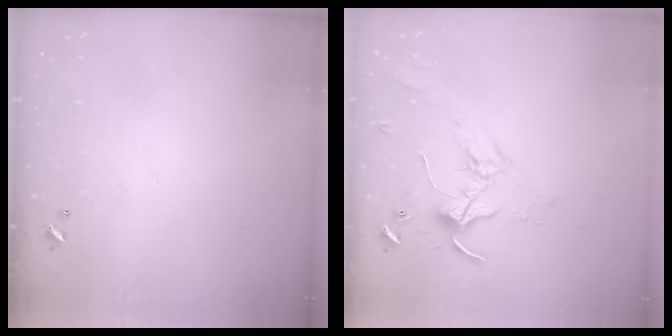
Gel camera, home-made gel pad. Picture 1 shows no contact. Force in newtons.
{"total": 2.1, "press": 2.1, "slide": 0.4}